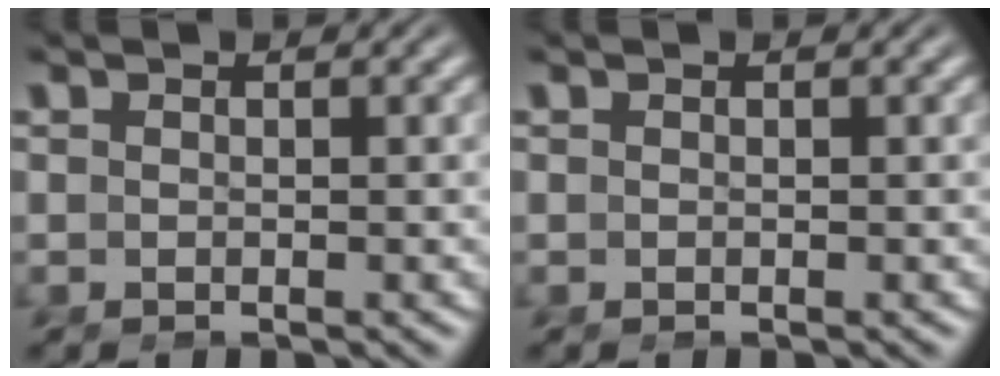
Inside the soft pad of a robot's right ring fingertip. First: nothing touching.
{"total": 0.0}